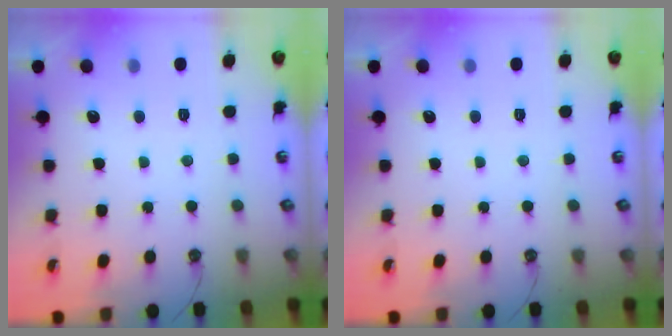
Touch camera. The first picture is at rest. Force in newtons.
{"total": 0.0}